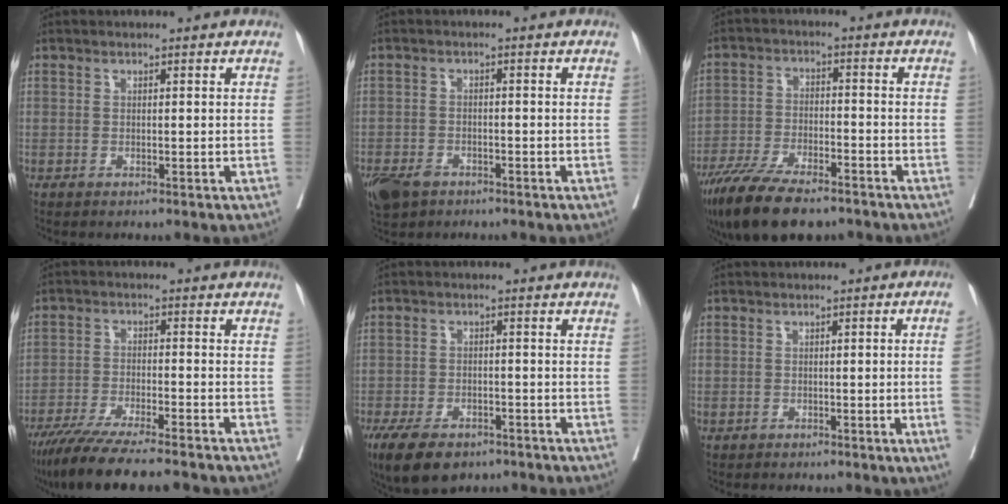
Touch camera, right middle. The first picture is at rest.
{"total": 7.1, "force": [-4.7, 4.1, 3.5], "torque": [-0.078, -0.008, -0.078]}
{"total": 14.0, "force": [-10.7, 4.2, 8.0], "torque": [-0.146, -0.027, -0.183]}
{"total": 13.3, "force": [-11.2, 0.9, 7.2], "torque": [-0.116, -0.036, -0.180]}
{"total": 9.1, "force": [-6.4, 4.1, 5.0], "torque": [-0.090, -0.009, -0.102]}
{"total": 3.8, "force": [-0.8, 0.0, 3.7], "torque": [-0.049, 0.005, -0.012]}